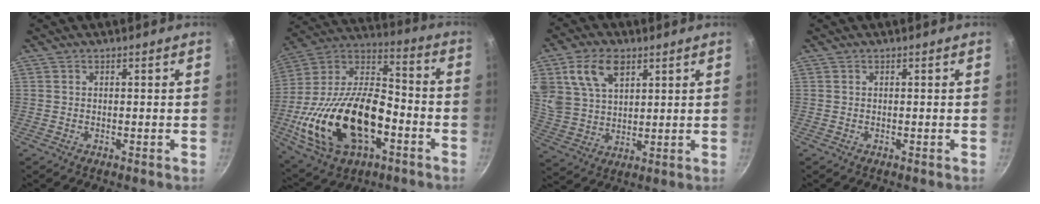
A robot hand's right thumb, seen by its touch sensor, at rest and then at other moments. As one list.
[{"total": 28.2, "force": [-7.9, 16.0, 21.8], "torque": [-0.403, 0.042, -0.141]}, {"total": 12.3, "force": [5.7, 8.0, 7.5], "torque": [-0.124, -0.012, 0.113]}, {"total": 0.0}]